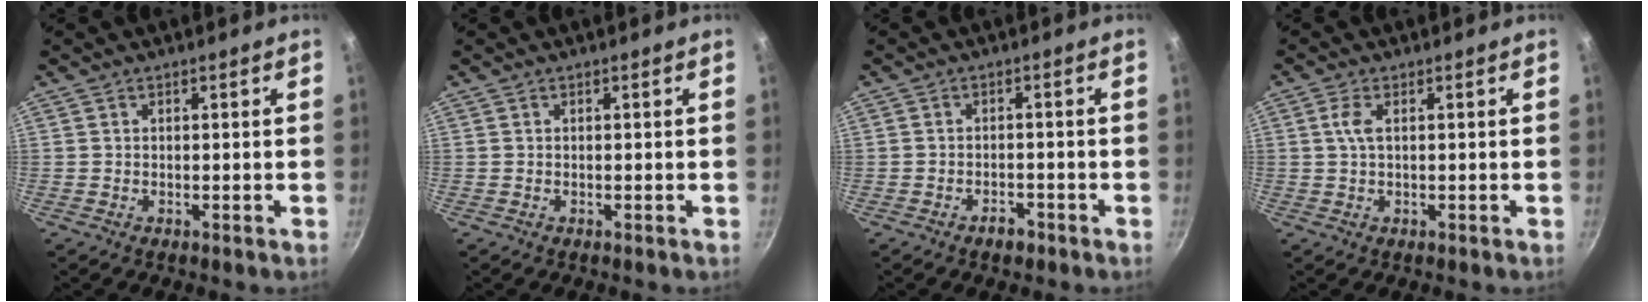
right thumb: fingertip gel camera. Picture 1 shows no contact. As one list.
[{"total": 0.0}, {"total": 2.5, "force": [-1.8, 1.4, 1.2], "torque": [-0.011, 0.020, -0.022]}, {"total": 2.6, "force": [0.6, 1.1, 2.3], "torque": [-0.052, 0.004, 0.011]}]